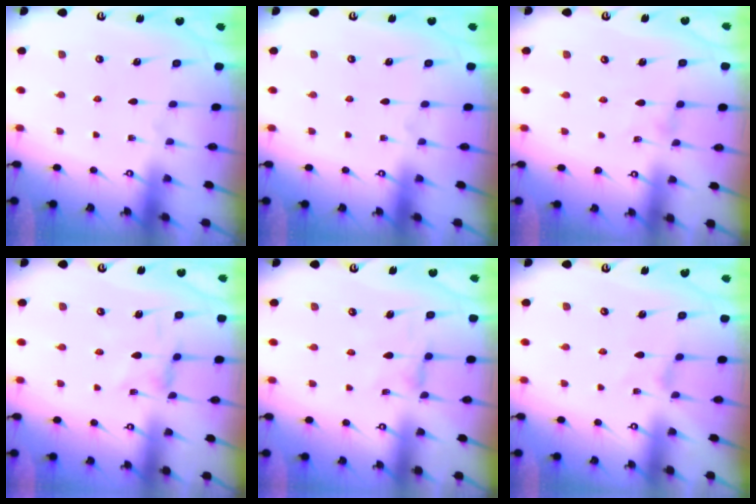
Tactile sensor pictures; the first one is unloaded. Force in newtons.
{"total": 0.0}
{"total": 0.0}
{"total": 0.9, "press": 0.9, "slide": 0.3}
{"total": 0.9, "press": 0.8, "slide": 0.3}
{"total": 0.0}